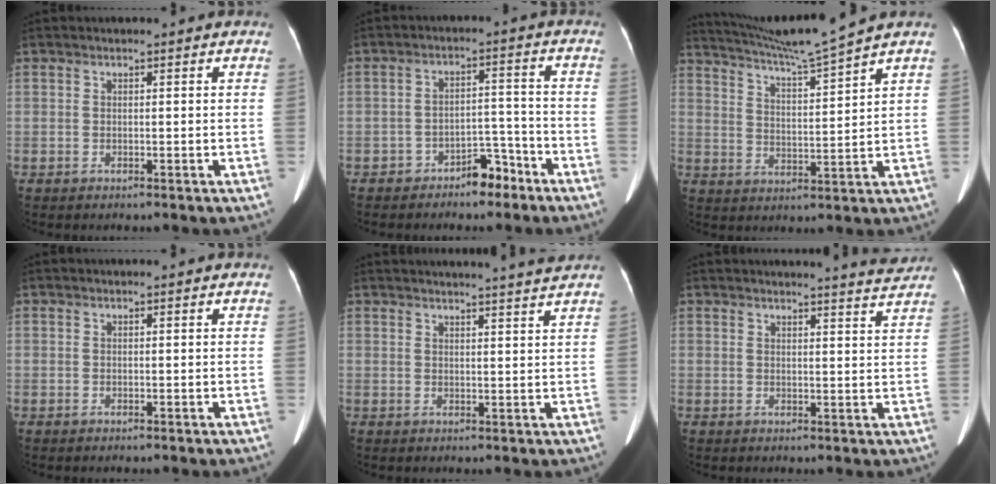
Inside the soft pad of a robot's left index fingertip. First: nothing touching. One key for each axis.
{"total": 5.2, "fx": -4.0, "fy": 2.4, "fz": 2.3, "tx": -0.031, "ty": 0.023, "tz": -0.060}
{"total": 9.7, "fx": 8.7, "fy": -2.9, "fz": 3.2, "tx": -0.068, "ty": -0.023, "tz": 0.157}
{"total": 0.0}
{"total": 7.8, "fx": 7.3, "fy": -1.4, "fz": 2.3, "tx": -0.027, "ty": -0.005, "tz": 0.079}
{"total": 4.7, "fx": 4.5, "fy": -0.9, "fz": 0.6, "tx": -0.016, "ty": -0.016, "tz": 0.044}